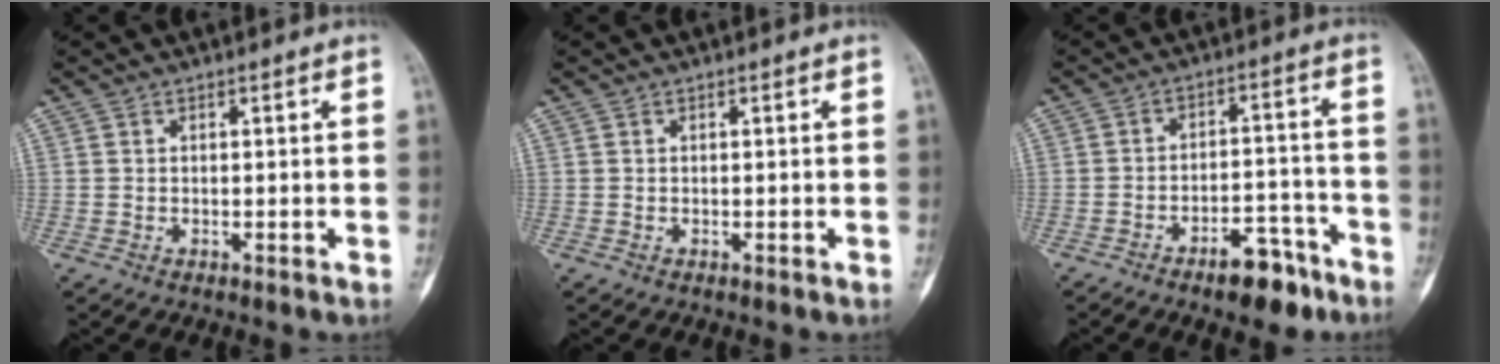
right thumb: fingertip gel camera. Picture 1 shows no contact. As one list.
[{"total": 0.0}, {"total": 9.2, "force": [-6.2, 3.9, 5.6], "torque": [-0.058, 0.052, -0.094]}]